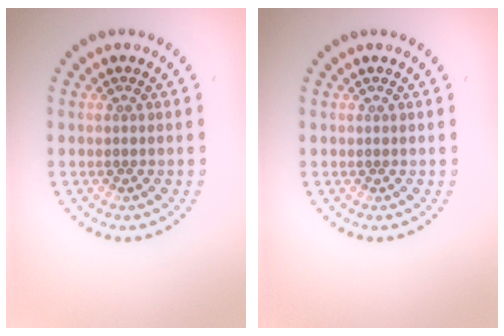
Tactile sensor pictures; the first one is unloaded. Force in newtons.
{"total": 0.0}